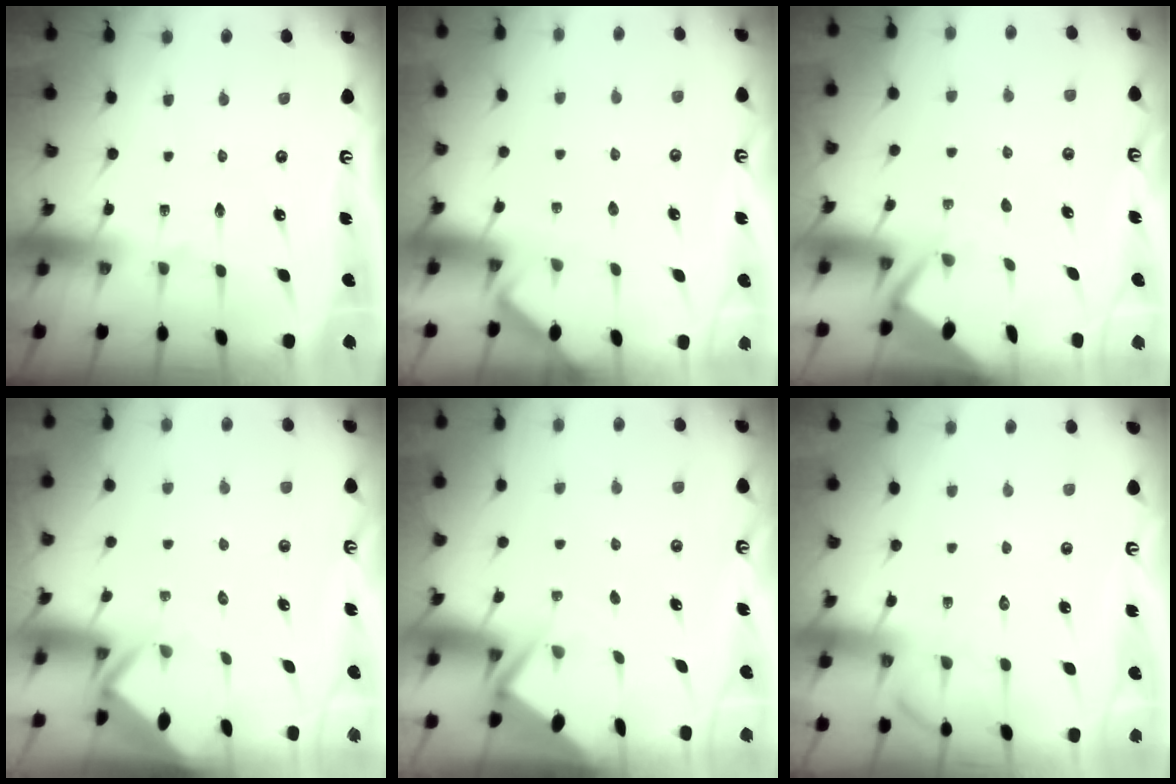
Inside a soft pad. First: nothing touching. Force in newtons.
{"total": 1.9, "press": 1.8, "slide": 0.3}
{"total": 2.8, "press": 2.7, "slide": 0.3}
{"total": 2.8, "press": 2.8, "slide": 0.1}
{"total": 2.8, "press": 2.8, "slide": 0.3}
{"total": 8.0, "press": 7.9, "slide": 1.0}